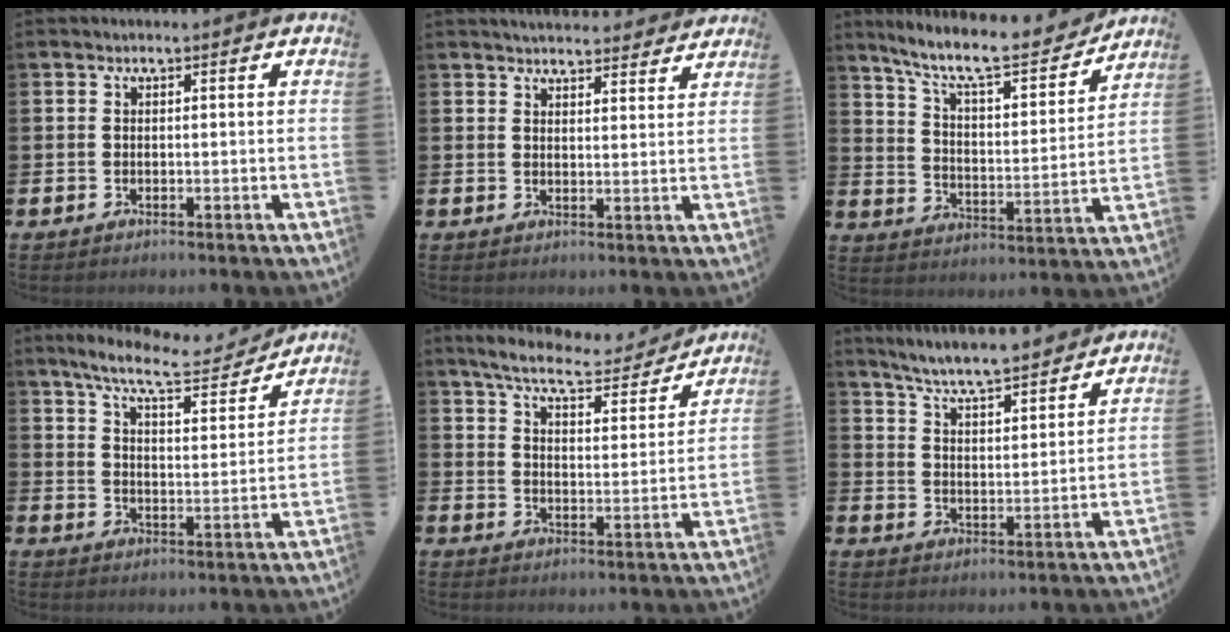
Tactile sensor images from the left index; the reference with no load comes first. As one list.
[{"total": 3.9, "force": [3.8, 0.5, 0.2], "torque": [-0.005, -0.024, 0.069]}, {"total": 10.0, "force": [8.7, 1.8, 4.5], "torque": [-0.120, -0.057, 0.147]}, {"total": 8.8, "force": [7.8, 1.4, 3.8], "torque": [-0.101, -0.041, 0.135]}, {"total": 4.8, "force": [4.7, 0.7, 0.6], "torque": [-0.021, -0.036, 0.078]}, {"total": 6.4, "force": [6.2, 0.2, 1.7], "torque": [-0.063, -0.043, 0.108]}]